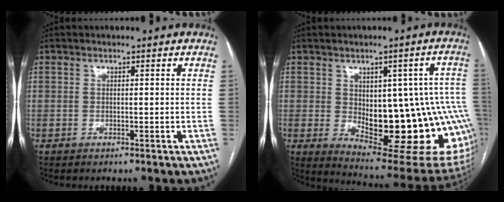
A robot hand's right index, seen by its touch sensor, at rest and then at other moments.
{"total": 21.9, "force": [-1.7, 7.2, 20.6], "torque": [-0.206, 0.006, 0.004]}